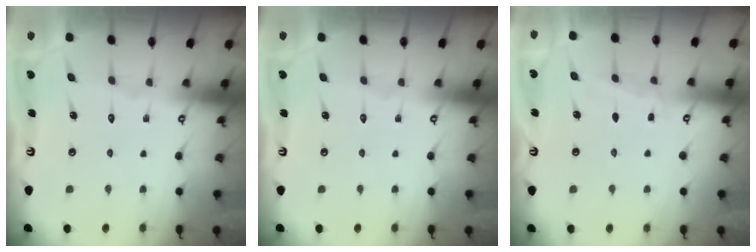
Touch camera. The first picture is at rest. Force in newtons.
{"total": 0.0}
{"total": 3.7, "press": 3.6, "slide": 0.4}